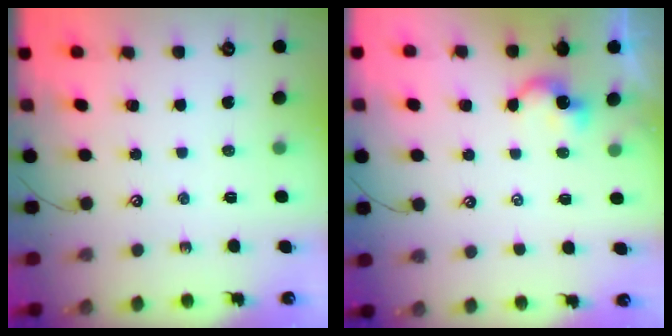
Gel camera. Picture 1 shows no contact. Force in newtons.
{"total": 2.5, "press": 2.5, "slide": 0.3}